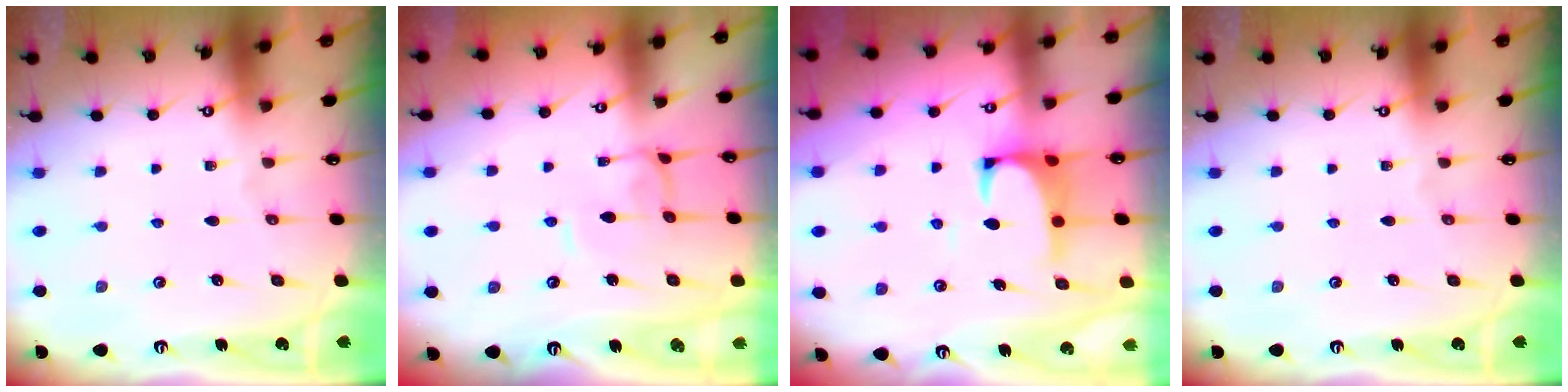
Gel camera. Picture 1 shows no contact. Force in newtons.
{"total": 0.0}
{"total": 1.9, "press": 1.7, "slide": 0.8}
{"total": 0.0}